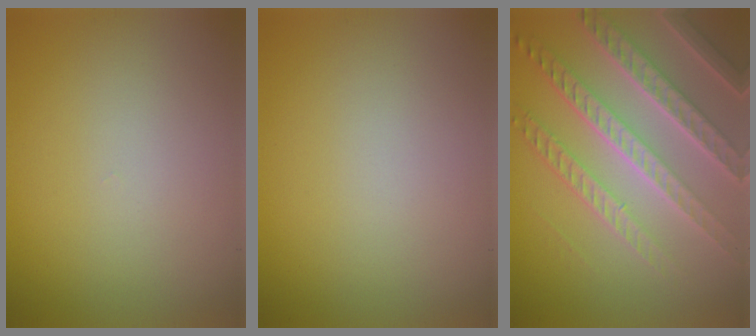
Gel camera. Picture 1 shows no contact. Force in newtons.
{"total": 0.0}
{"total": 7.7, "press": 5.4, "slide": 5.5}